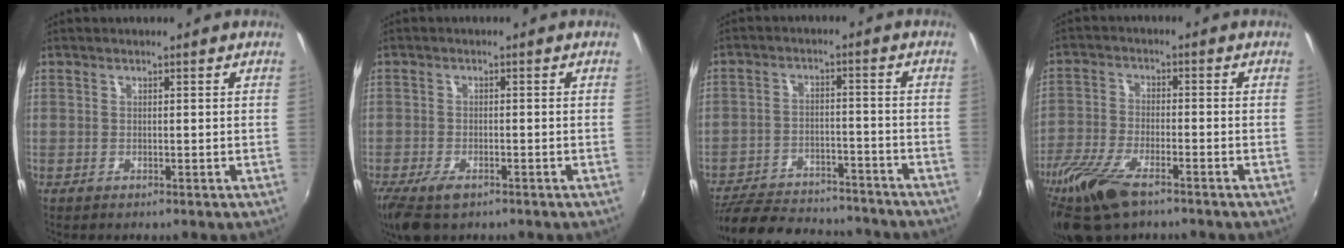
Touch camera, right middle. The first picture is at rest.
{"total": 6.9, "force": [-4.7, 2.7, 4.3], "torque": [-0.108, -0.028, -0.085]}
{"total": 20.8, "force": [-18.0, 6.7, 8.0], "torque": [-0.174, 0.006, -0.247]}
{"total": 14.1, "force": [-9.7, 4.9, 9.0], "torque": [-0.214, -0.041, -0.190]}